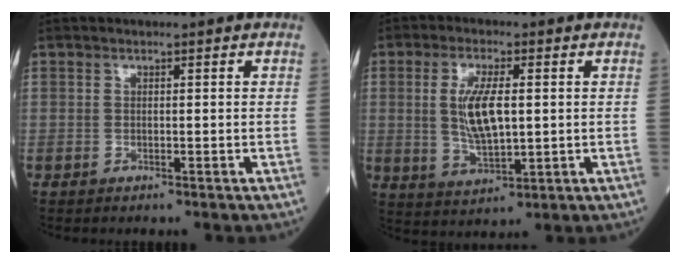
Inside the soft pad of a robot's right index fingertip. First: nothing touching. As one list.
[{"total": 7.9, "force": [0.9, 2.3, 7.5], "torque": [-0.156, -0.002, 0.024]}]